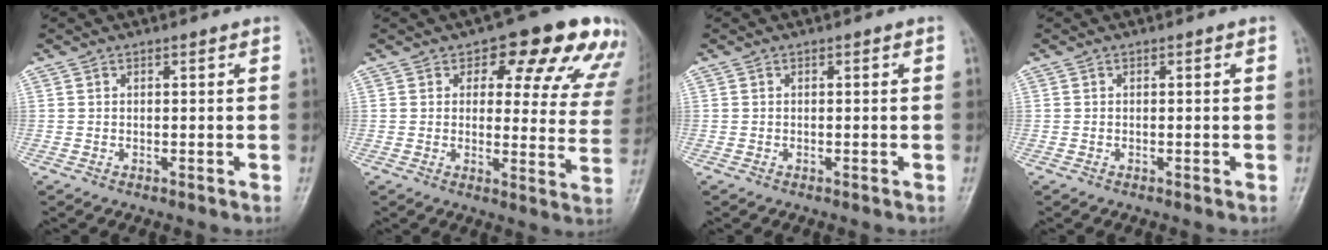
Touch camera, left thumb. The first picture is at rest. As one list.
[{"total": 16.6, "force": [10.0, 7.8, 10.8], "torque": [-0.071, -0.033, 0.102]}, {"total": 0.0}, {"total": 0.0}]